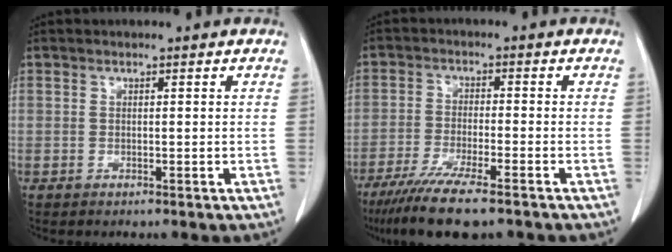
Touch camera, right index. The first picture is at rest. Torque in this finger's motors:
{"motor_torque": [1.13, -1.02, 0.60, 0.16]}